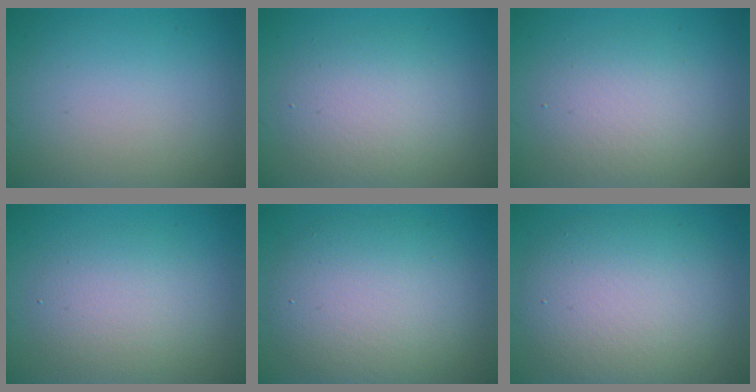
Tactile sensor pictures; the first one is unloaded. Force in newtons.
{"total": 4.0, "press": 4.0, "slide": 0.3}
{"total": 3.7, "press": 3.6, "slide": 0.3}
{"total": 3.9, "press": 3.9, "slide": 0.4}
{"total": 7.3, "press": 7.3, "slide": 0.6}
{"total": 7.9, "press": 7.8, "slide": 0.7}